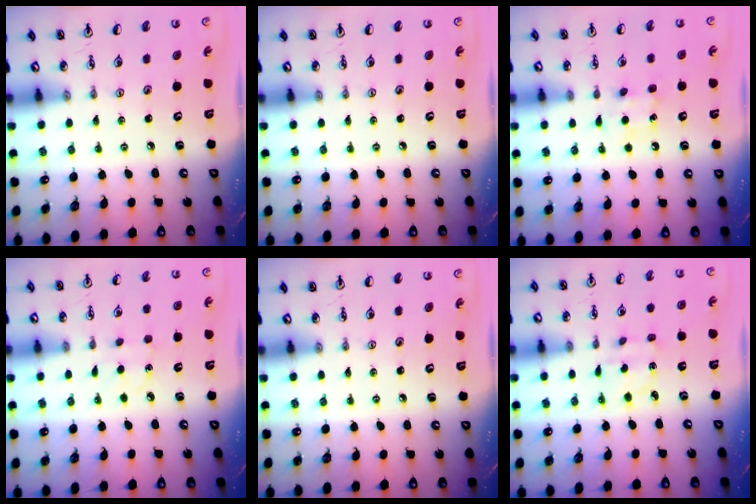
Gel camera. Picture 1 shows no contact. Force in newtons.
{"total": 0.0}
{"total": 6.3, "press": 6.2, "slide": 0.8}
{"total": 4.9, "press": 4.9, "slide": 0.5}
{"total": 0.0}
{"total": 2.7, "press": 2.7, "slide": 0.5}